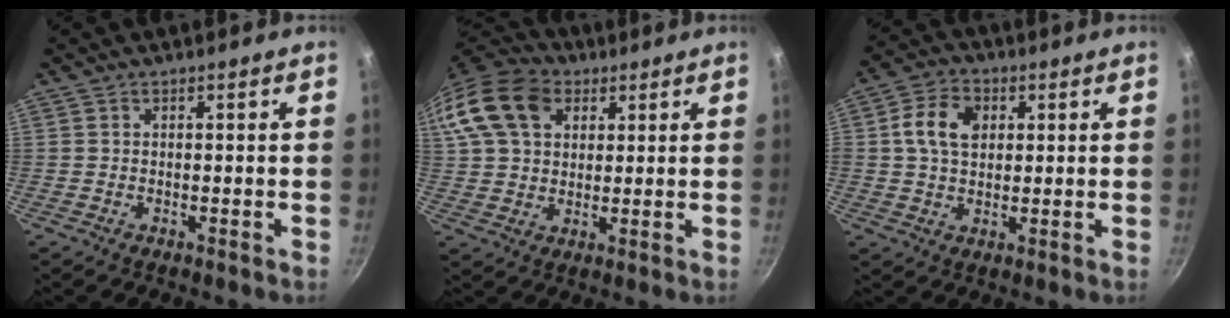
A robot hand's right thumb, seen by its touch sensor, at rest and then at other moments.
{"total": 18.9, "force": [7.1, 13.6, 11.0], "torque": [-0.227, 0.023, 0.121]}
{"total": 8.5, "force": [1.9, 6.1, 5.5], "torque": [-0.087, 0.008, 0.026]}